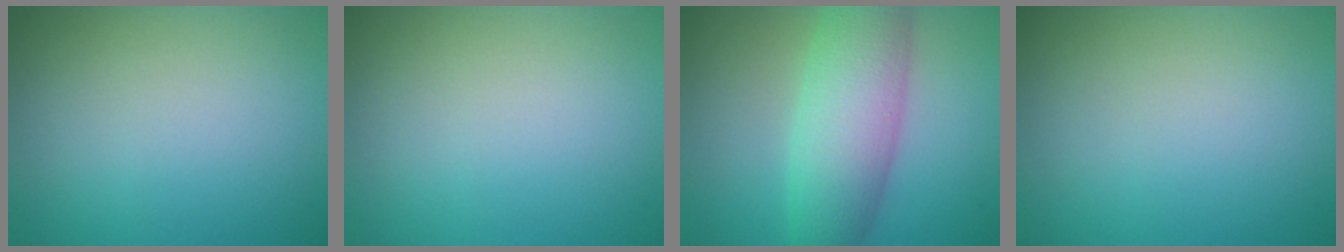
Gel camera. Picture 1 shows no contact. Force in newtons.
{"total": 0.0}
{"total": 7.3, "press": 7.3, "slide": 0.2}
{"total": 0.0}